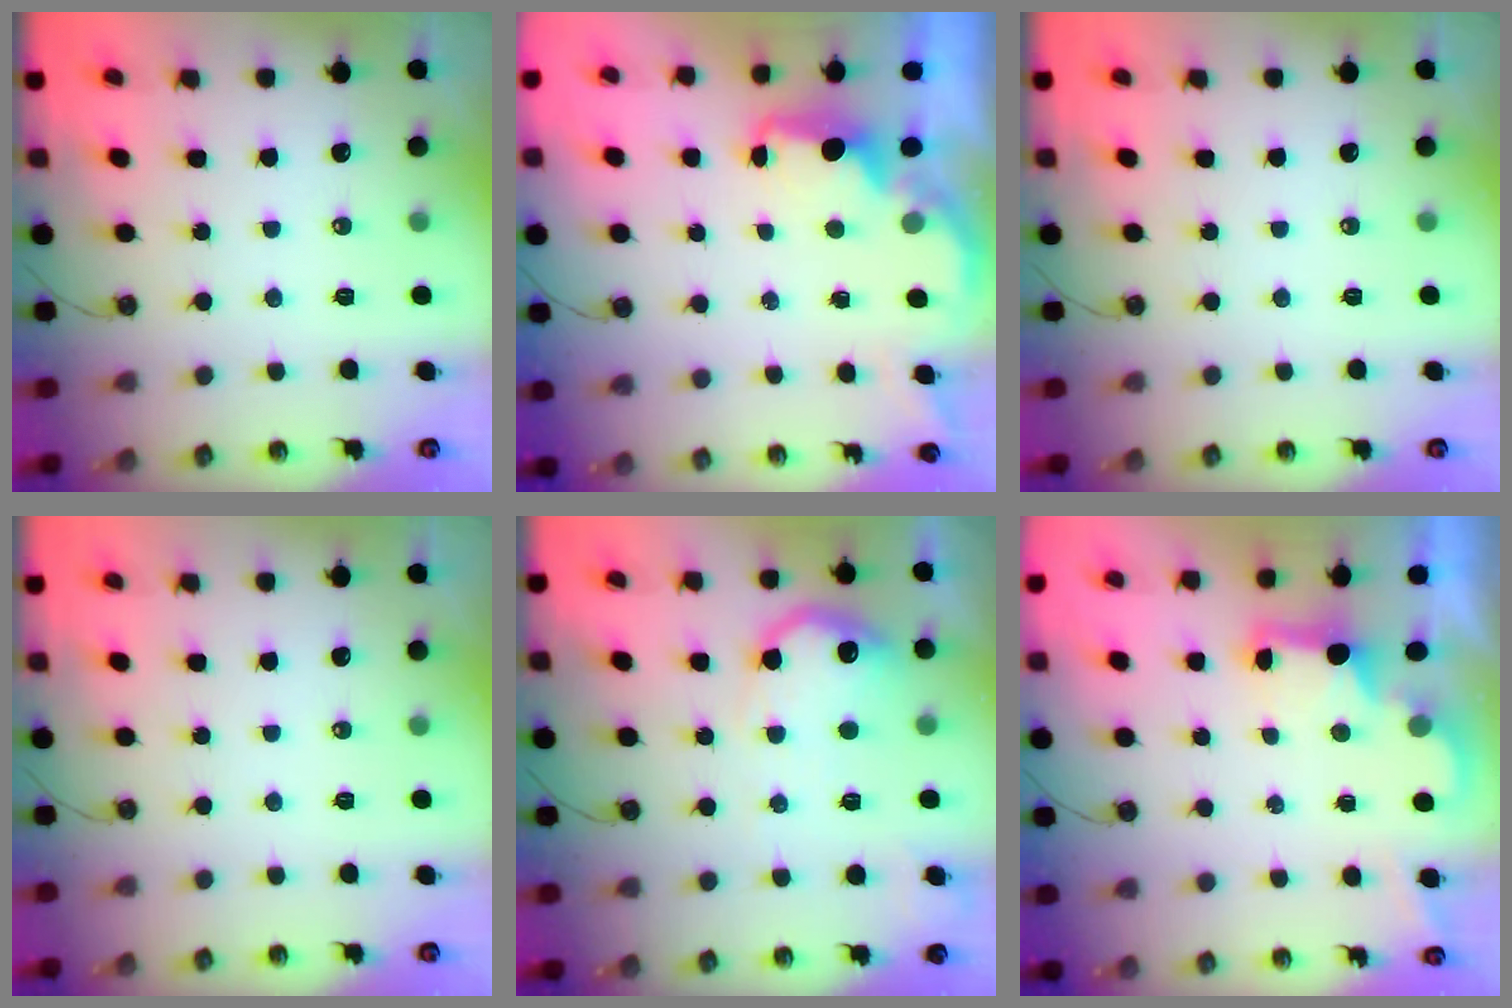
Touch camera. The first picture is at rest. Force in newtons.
{"total": 2.0, "press": 1.9, "slide": 0.8}
{"total": 0.0}
{"total": 0.0}
{"total": 14.8, "press": 14.7, "slide": 0.7}
{"total": 2.4, "press": 2.3, "slide": 0.7}